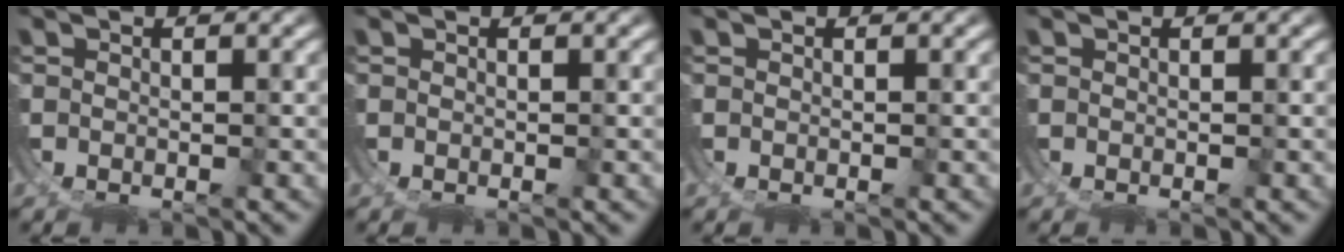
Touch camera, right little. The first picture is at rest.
{"total": 0.0}
{"total": 0.0}
{"total": 0.0}